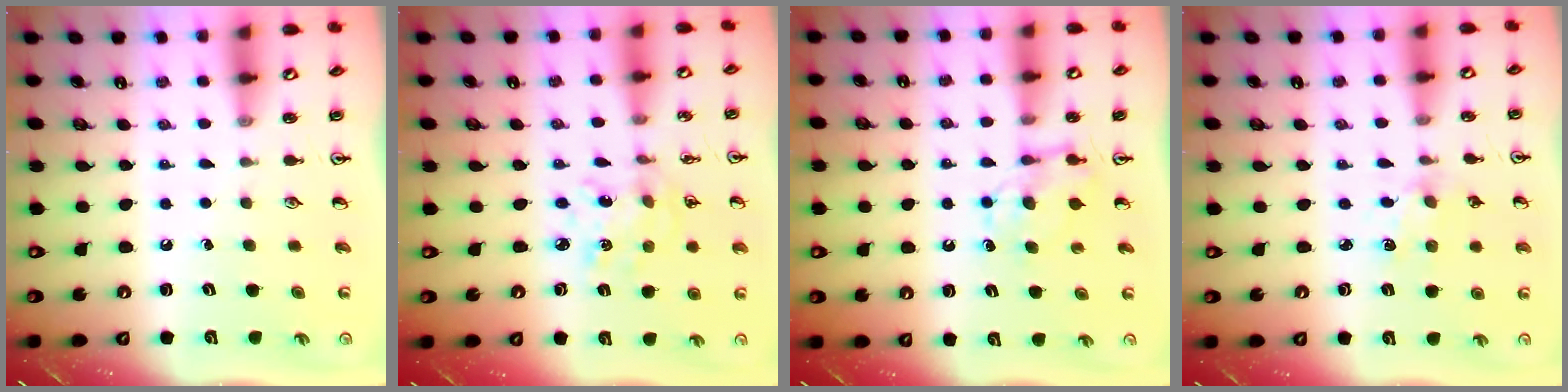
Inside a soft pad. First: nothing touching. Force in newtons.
{"total": 4.8, "press": 4.8, "slide": 0.4}
{"total": 6.4, "press": 6.4, "slide": 0.3}
{"total": 1.9, "press": 1.9, "slide": 0.3}